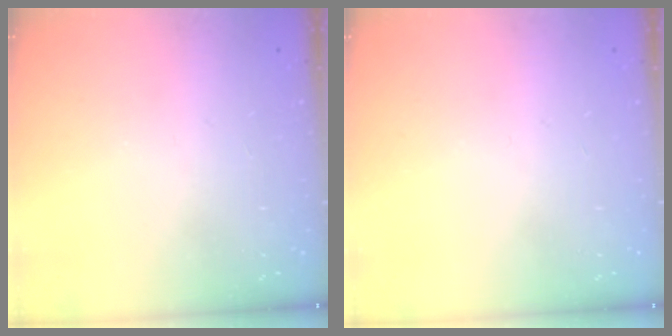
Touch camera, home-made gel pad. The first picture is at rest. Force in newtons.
{"total": 0.0}